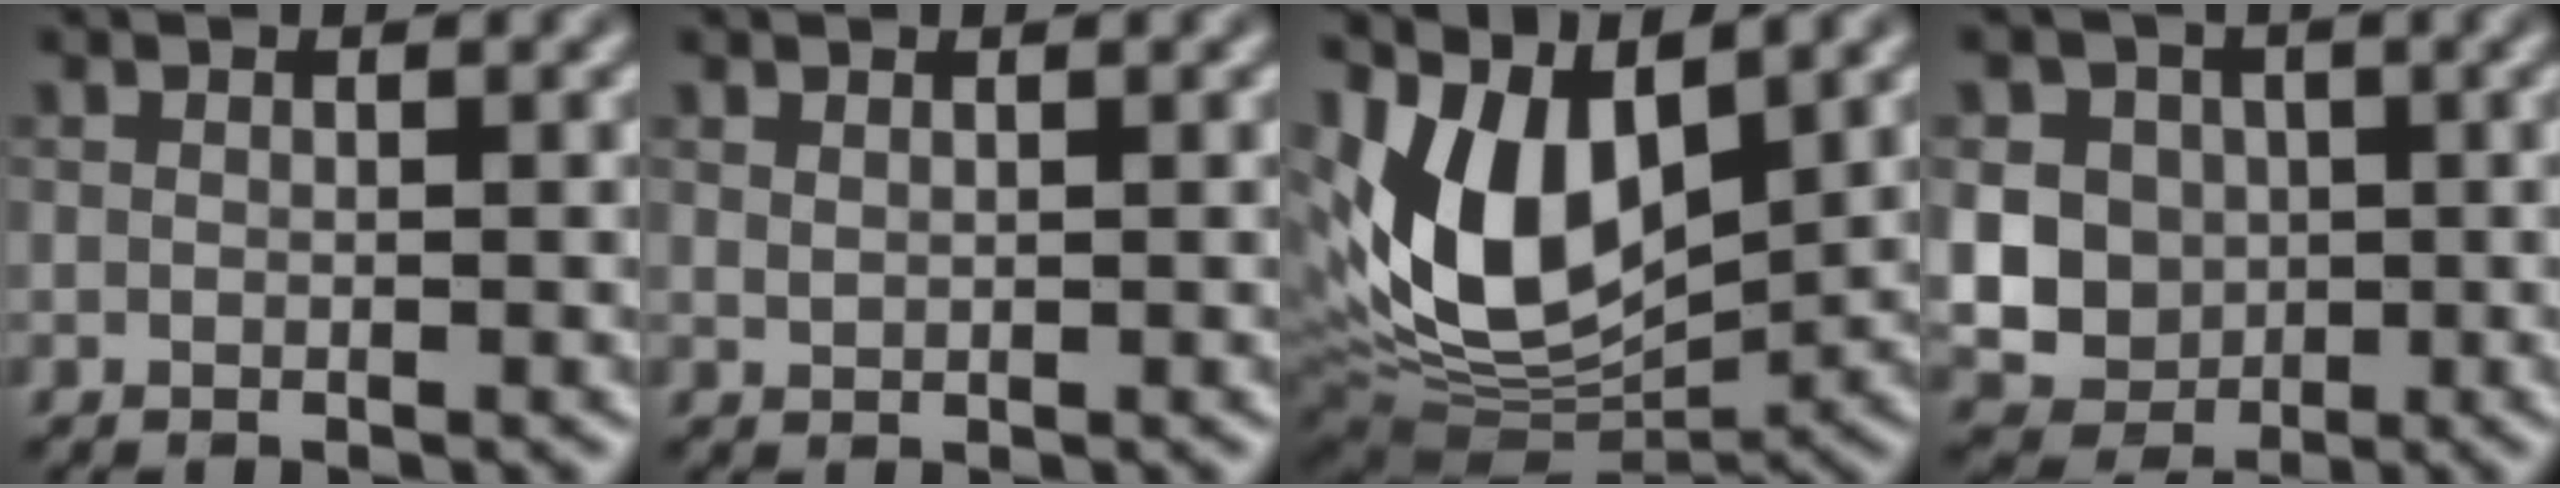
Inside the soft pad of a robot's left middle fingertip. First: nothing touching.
{"total": 0.5, "force": [0.4, 0.1, 0.2], "torque": [-0.006, 0.000, 0.011]}
{"total": 11.0, "force": [3.0, 5.8, 8.9], "torque": [-0.175, -0.007, 0.053]}
{"total": 10.6, "force": [1.2, 9.7, 4.1], "torque": [-0.085, 0.019, 0.008]}